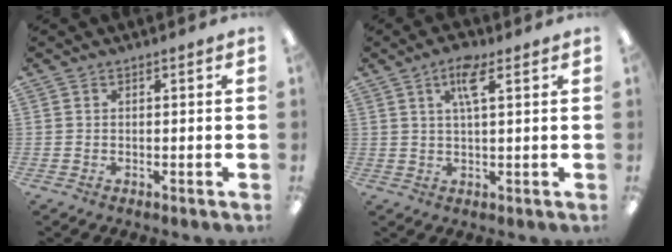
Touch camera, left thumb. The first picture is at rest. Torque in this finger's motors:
{"motor_torque": [-0.25, -0.09, 0.05, -0.02, 0.07]}